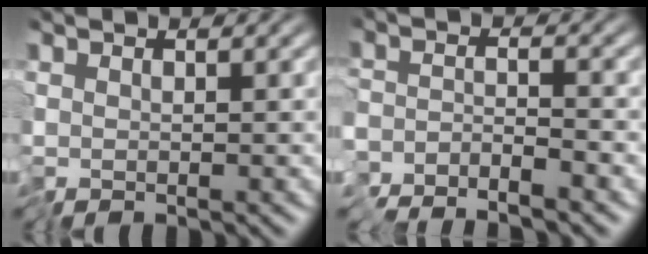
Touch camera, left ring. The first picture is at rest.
{"total": 3.0, "force": [-2.9, -0.8, -0.3], "torque": [0.005, -0.011, -0.060]}